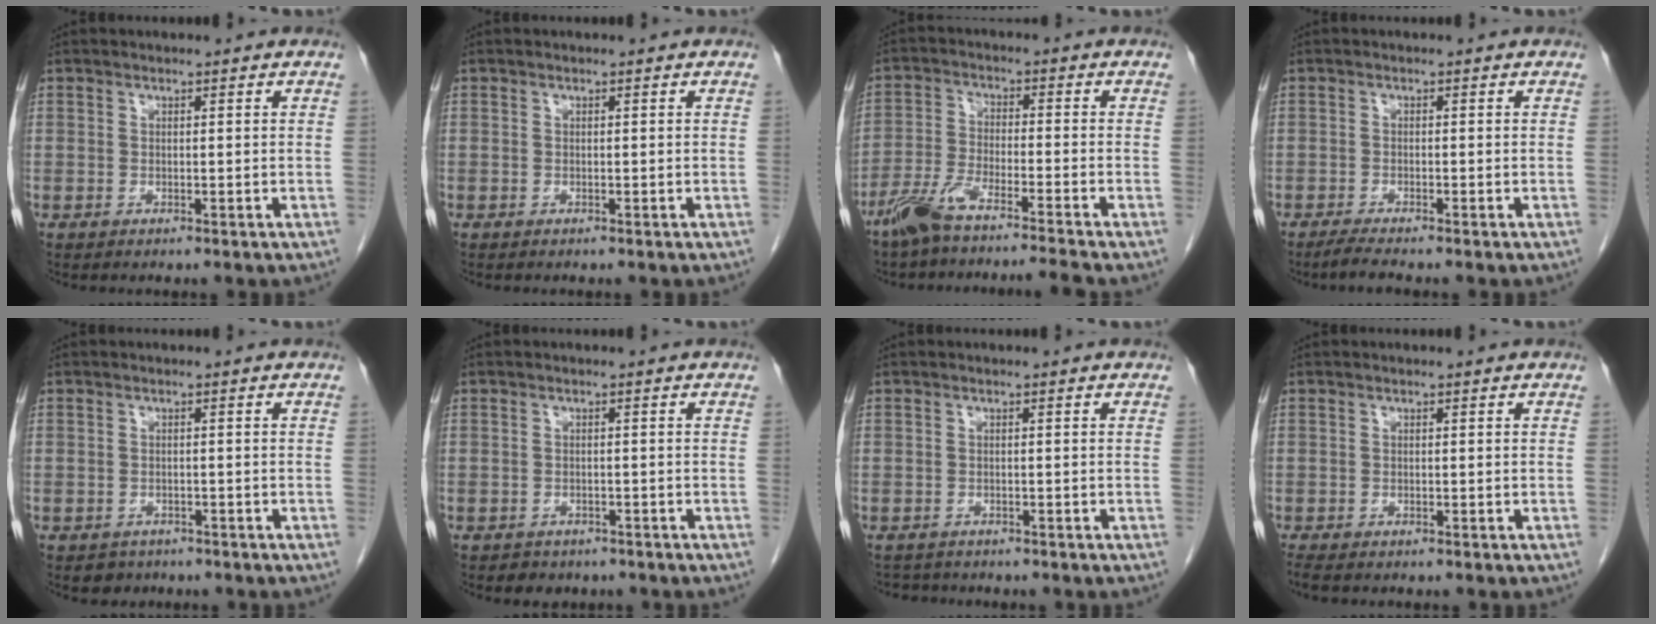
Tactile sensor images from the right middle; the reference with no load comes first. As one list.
[{"total": 0.0}, {"total": 8.2, "force": [-7.0, -0.8, 4.2], "torque": [-0.083, -0.014, -0.130]}, {"total": 2.3, "force": [-2.0, -0.3, 1.1], "torque": [-0.031, -0.008, -0.039]}, {"total": 2.1, "force": [-1.5, 1.5, -0.1], "torque": [-0.007, 0.006, -0.020]}, {"total": 2.8, "force": [-2.2, 1.8, 0.3], "torque": [-0.014, 0.005, -0.025]}, {"total": 2.5, "force": [-2.3, 1.0, 0.0], "torque": [-0.001, -0.003, -0.034]}, {"total": 2.5, "force": [-2.0, 0.8, 1.2], "torque": [-0.024, -0.008, -0.028]}]